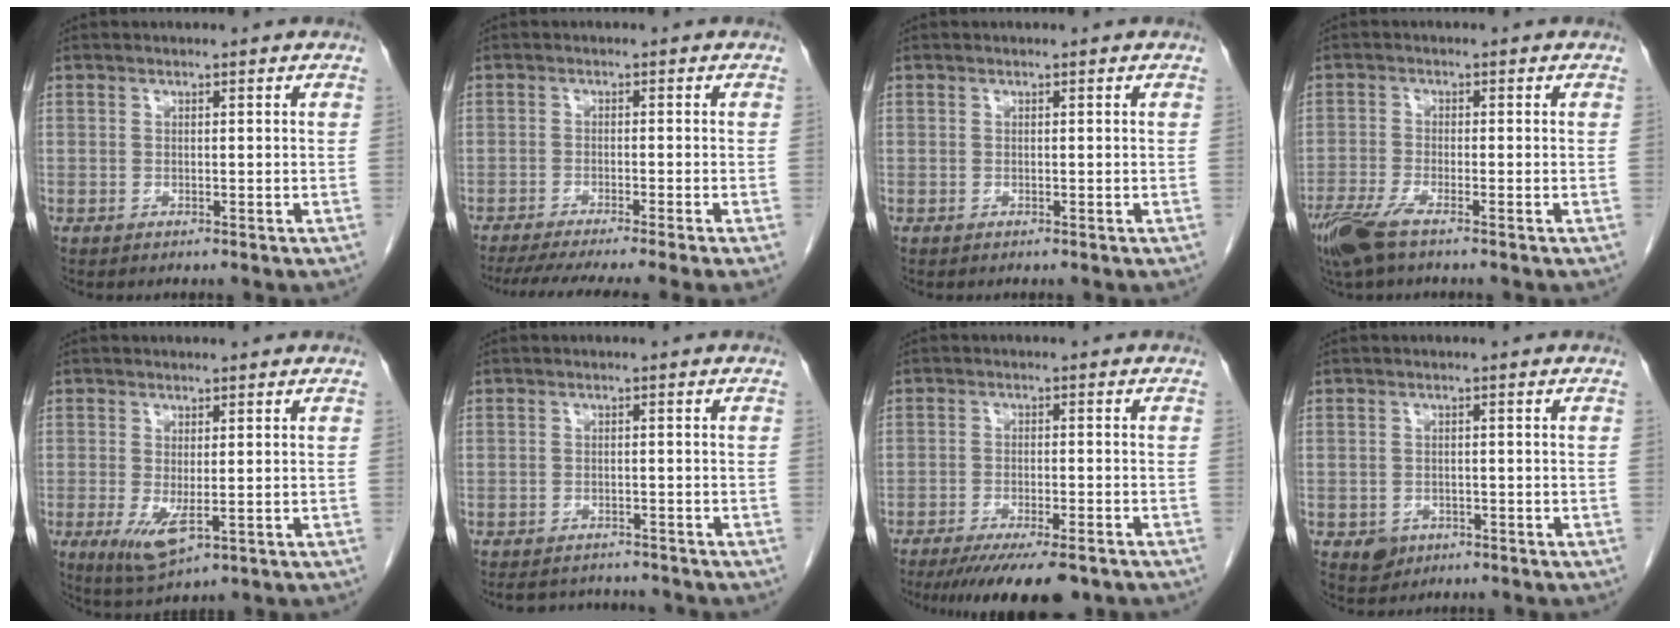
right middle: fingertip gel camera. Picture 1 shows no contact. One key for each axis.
{"total": 11.8, "fx": -9.8, "fy": -1.2, "fz": 6.4, "tx": -0.076, "ty": -0.026, "tz": -0.147}
{"total": 0.0}
{"total": 5.6, "fx": -3.8, "fy": 0.7, "fz": 4.0, "tx": -0.081, "ty": -0.015, "tz": -0.074}
{"total": 4.9, "fx": -1.0, "fy": 1.6, "fz": 4.5, "tx": -0.089, "ty": -0.017, "tz": -0.005}
{"total": 6.0, "fx": -5.8, "fy": 1.5, "fz": 0.9, "tx": -0.007, "ty": 0.004, "tz": -0.077}
{"total": 12.2, "fx": -9.6, "fy": 2.3, "fz": 7.2, "tx": -0.102, "ty": -0.020, "tz": -0.142}
{"total": 2.5, "fx": -1.2, "fy": 2.0, "fz": 0.7, "tx": -0.009, "ty": 0.005, "tz": -0.012}